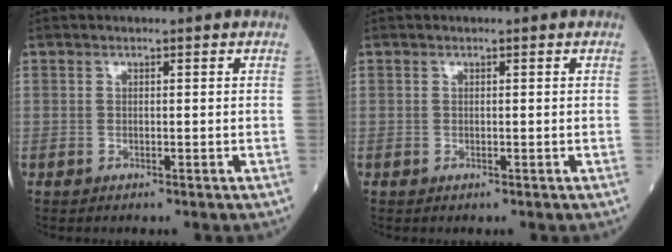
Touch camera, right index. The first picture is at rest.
{"total": 0.0}